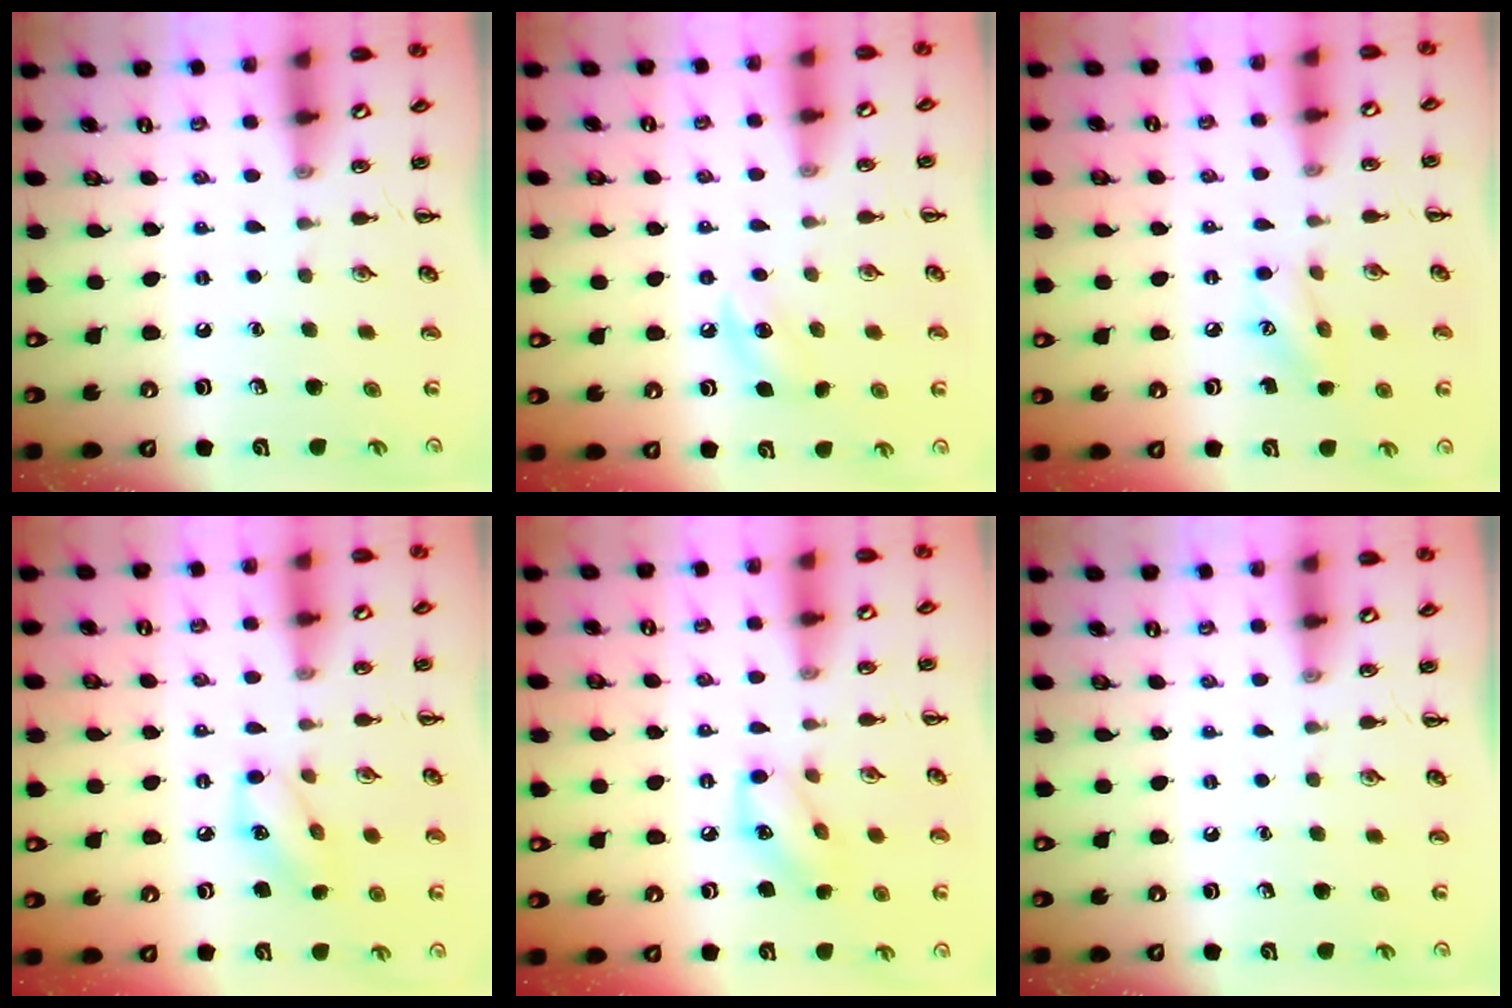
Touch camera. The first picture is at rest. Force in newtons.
{"total": 6.7, "press": 6.5, "slide": 1.7}
{"total": 7.6, "press": 7.4, "slide": 1.4}
{"total": 7.9, "press": 7.9, "slide": 0.4}
{"total": 8.7, "press": 8.7, "slide": 0.3}
{"total": 0.0}